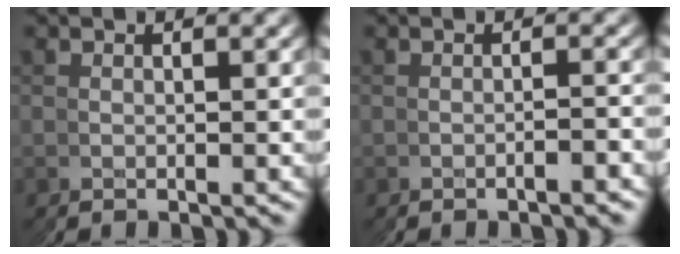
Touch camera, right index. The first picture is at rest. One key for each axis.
{"total": 1.2, "fx": -0.9, "fy": -0.7, "fz": -0.3, "tx": 0.001, "ty": 0.005, "tz": -0.018}